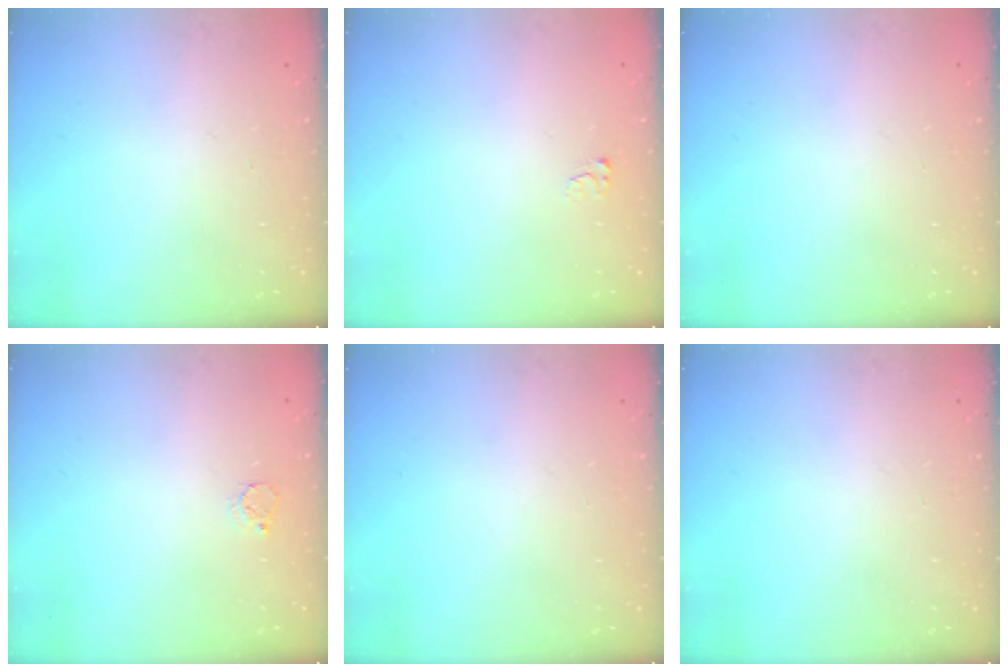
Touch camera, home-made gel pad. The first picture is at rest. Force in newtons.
{"total": 2.5, "press": 2.5, "slide": 0.3}
{"total": 0.0}
{"total": 3.4, "press": 3.4, "slide": 0.3}
{"total": 0.0}
{"total": 0.0}